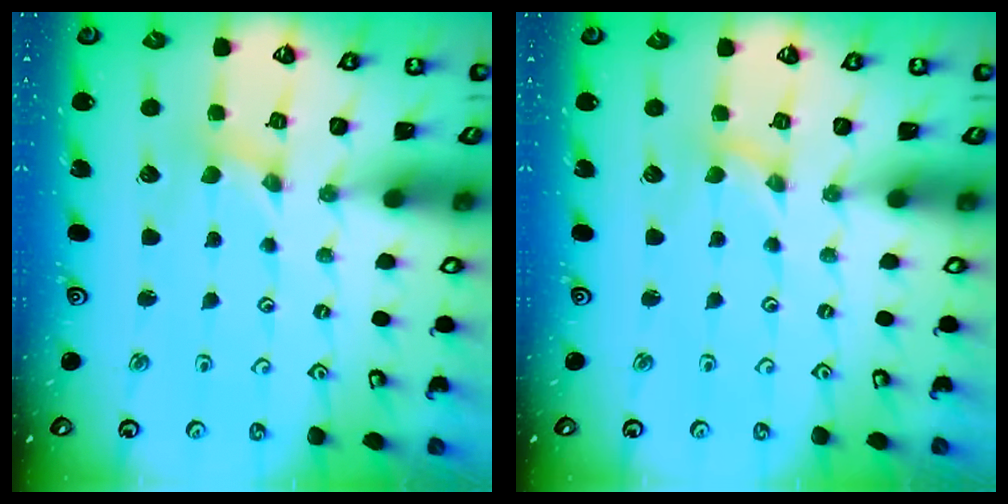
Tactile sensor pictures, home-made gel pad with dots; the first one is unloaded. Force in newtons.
{"total": 0.0}